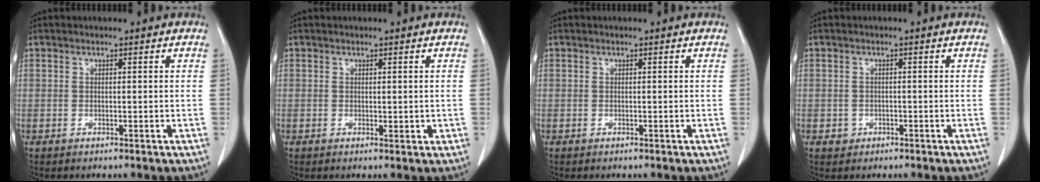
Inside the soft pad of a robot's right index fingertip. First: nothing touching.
{"total": 1.2, "force": [0.1, 0.6, 1.1], "torque": [-0.011, -0.004, 0.005]}
{"total": 0.0}
{"total": 1.2, "force": [-0.4, 1.1, 0.1], "torque": [0.000, 0.006, -0.003]}